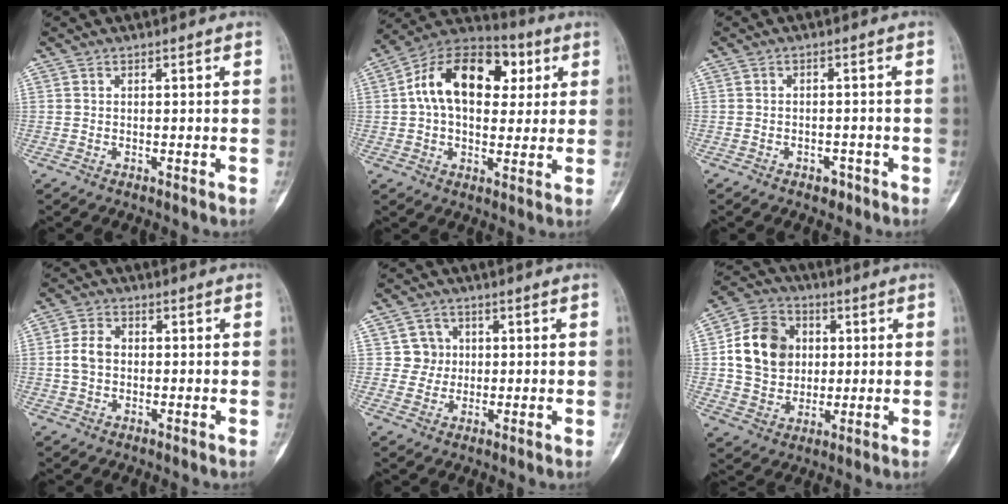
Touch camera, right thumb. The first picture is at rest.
{"total": 18.8, "force": [4.2, 12.1, 13.8], "torque": [-0.192, 0.021, 0.058]}
{"total": 2.3, "force": [-1.5, 1.6, 0.6], "torque": [0.002, 0.011, -0.017]}
{"total": 4.9, "force": [0.0, 3.7, 3.2], "torque": [-0.058, 0.013, -0.005]}
{"total": 4.3, "force": [0.8, 4.2, 0.2], "torque": [0.033, 0.005, 0.007]}
{"total": 14.4, "force": [2.1, 11.9, 7.7], "torque": [-0.107, 0.007, 0.037]}